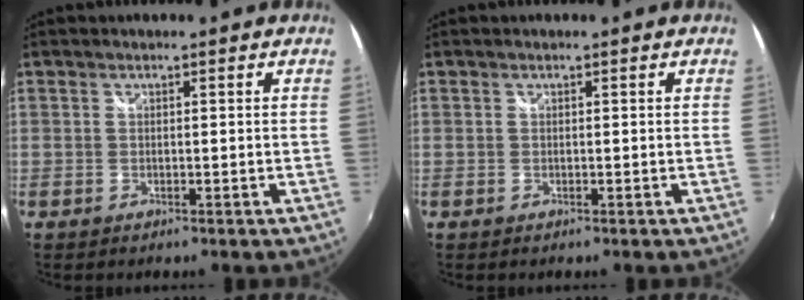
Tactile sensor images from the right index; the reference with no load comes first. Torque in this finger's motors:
{"motor_torque": [0.00, 0.00, 0.00, 0.00]}